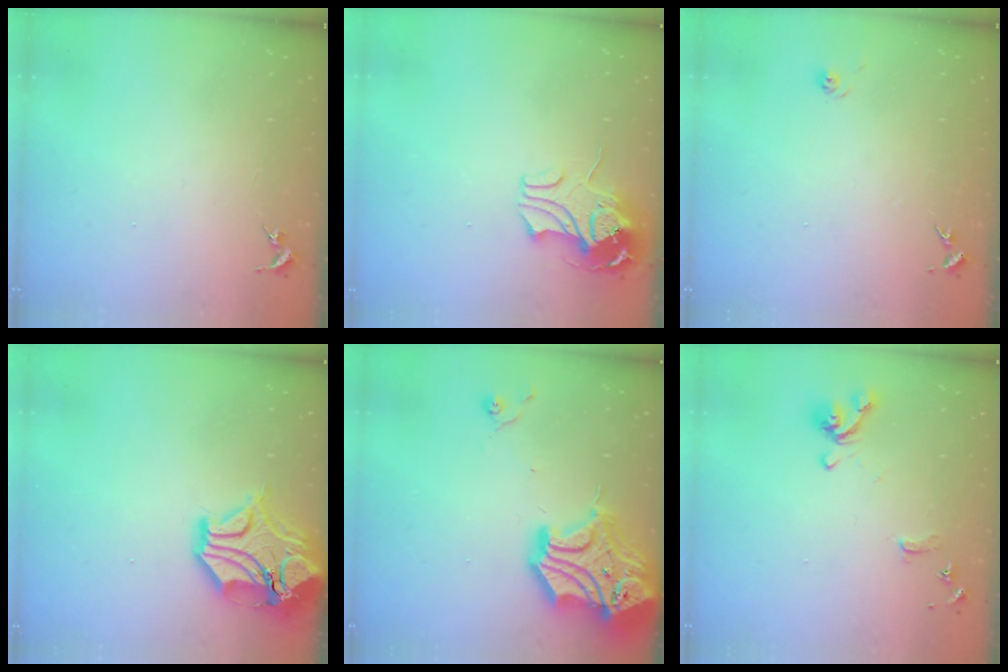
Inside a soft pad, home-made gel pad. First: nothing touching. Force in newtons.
{"total": 10.9, "press": 10.9, "slide": 1.1}
{"total": 5.8, "press": 5.8, "slide": 0.5}
{"total": 17.9, "press": 17.7, "slide": 2.6}
{"total": 21.9, "press": 21.7, "slide": 2.9}
{"total": 11.5, "press": 11.4, "slide": 1.6}